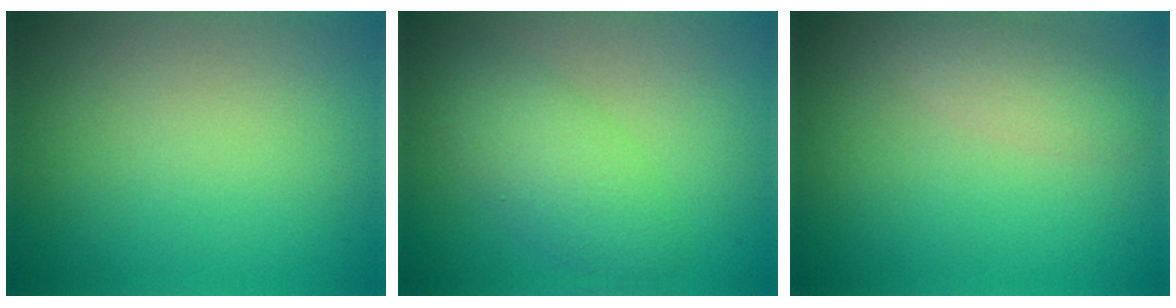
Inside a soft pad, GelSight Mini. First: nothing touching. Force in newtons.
{"total": 4.0, "press": 4.0, "slide": 0.1}
{"total": 2.3, "press": 2.3, "slide": 0.2}